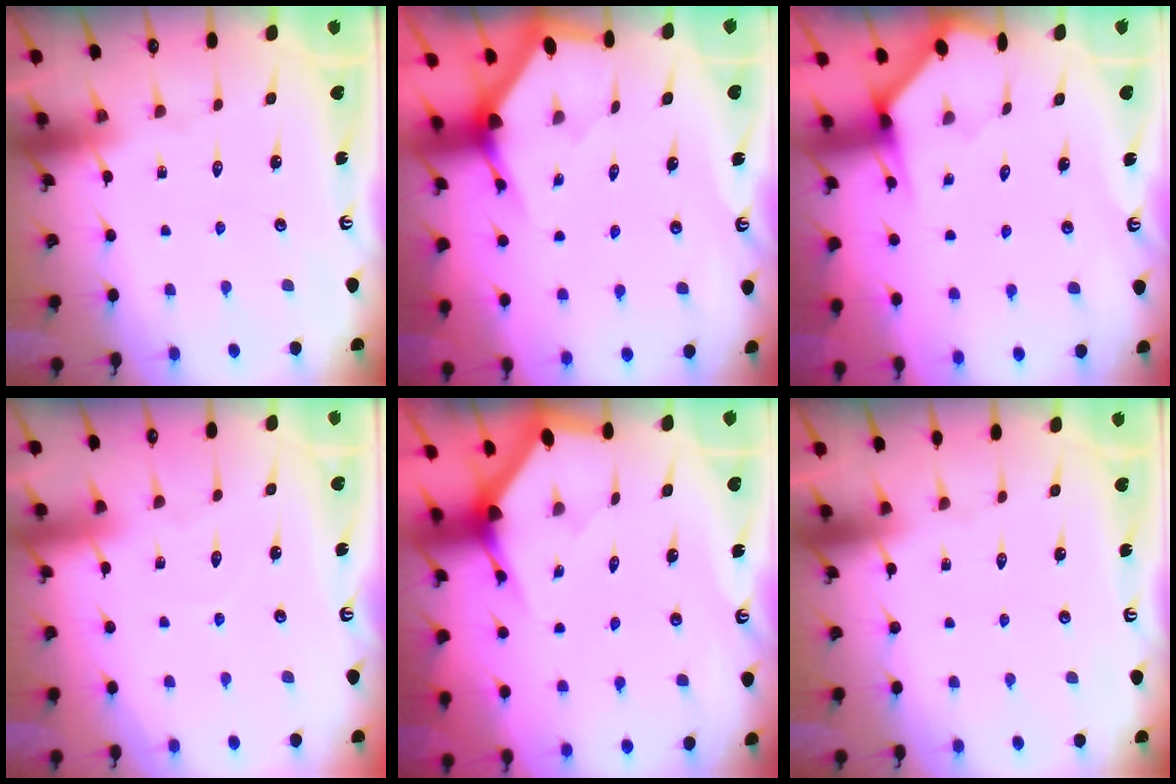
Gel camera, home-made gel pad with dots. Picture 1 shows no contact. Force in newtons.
{"total": 3.0, "press": 3.0, "slide": 0.2}
{"total": 3.5, "press": 3.4, "slide": 0.3}
{"total": 2.9, "press": 2.9, "slide": 0.2}
{"total": 3.5, "press": 3.5, "slide": 0.1}
{"total": 0.0}